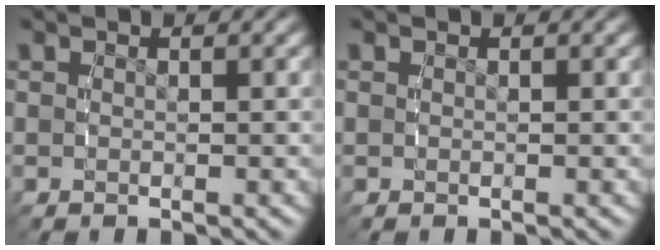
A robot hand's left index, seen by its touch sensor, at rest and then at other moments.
{"total": 0.0}